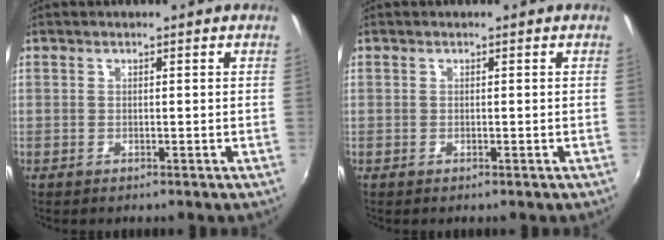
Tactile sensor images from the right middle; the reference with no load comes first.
{"total": 0.0}